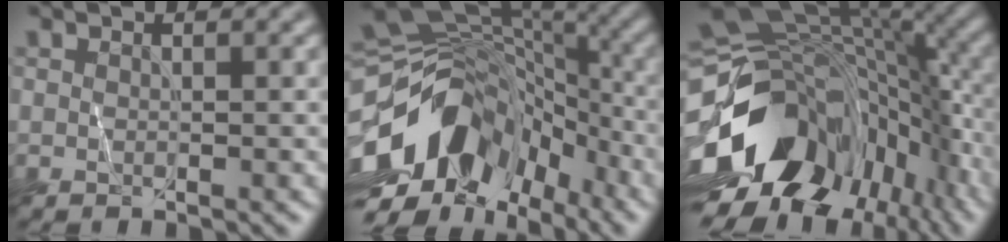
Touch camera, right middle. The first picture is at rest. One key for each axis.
{"total": 13.1, "fx": -5.2, "fy": 8.5, "fz": 8.4, "tx": -0.156, "ty": 0.012, "tz": -0.094}
{"total": 16.8, "fx": -5.4, "fy": 11.4, "fz": 11.2, "tx": -0.222, "ty": -0.019, "tz": -0.087}